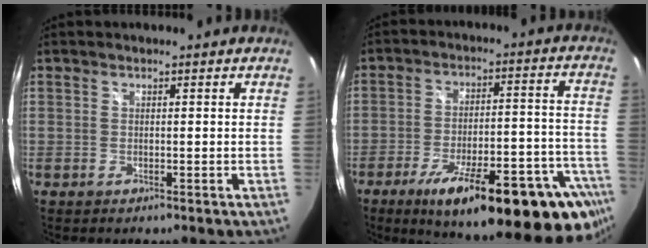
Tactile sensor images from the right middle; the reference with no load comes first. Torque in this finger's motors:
{"motor_torque": [1.70, -0.44, 0.91, 0.21]}